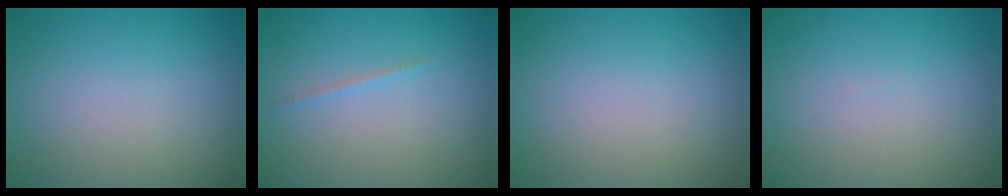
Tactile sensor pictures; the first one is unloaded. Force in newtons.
{"total": 0.6, "press": 0.6, "slide": 0.1}
{"total": 0.0}
{"total": 0.0}